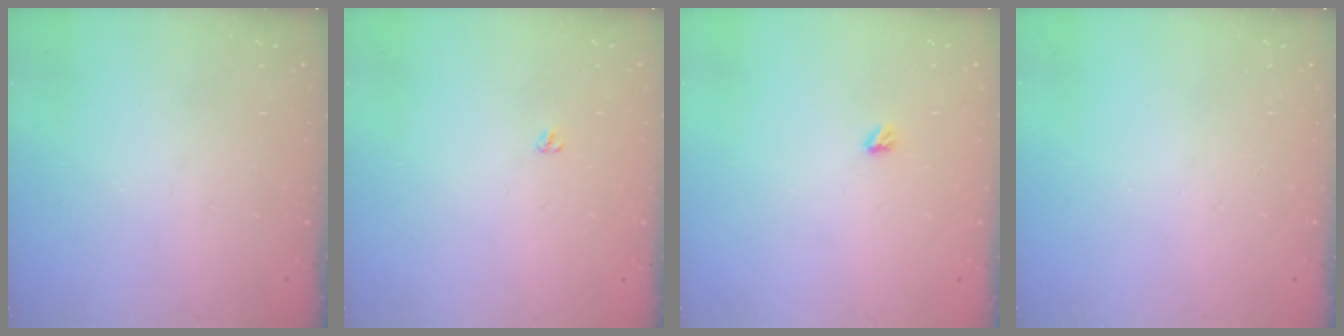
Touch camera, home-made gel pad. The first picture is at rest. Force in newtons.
{"total": 3.1, "press": 3.0, "slide": 0.4}
{"total": 2.9, "press": 2.9, "slide": 0.5}
{"total": 0.0}